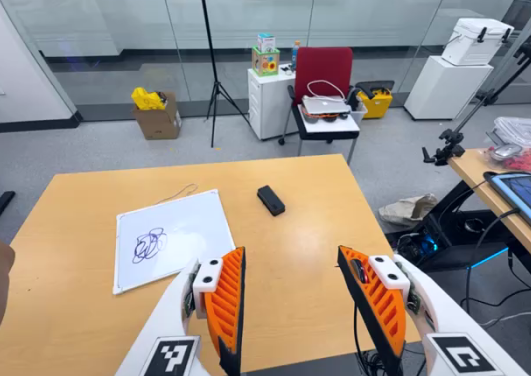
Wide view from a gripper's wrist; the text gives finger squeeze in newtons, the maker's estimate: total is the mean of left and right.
{"total": 0.0}